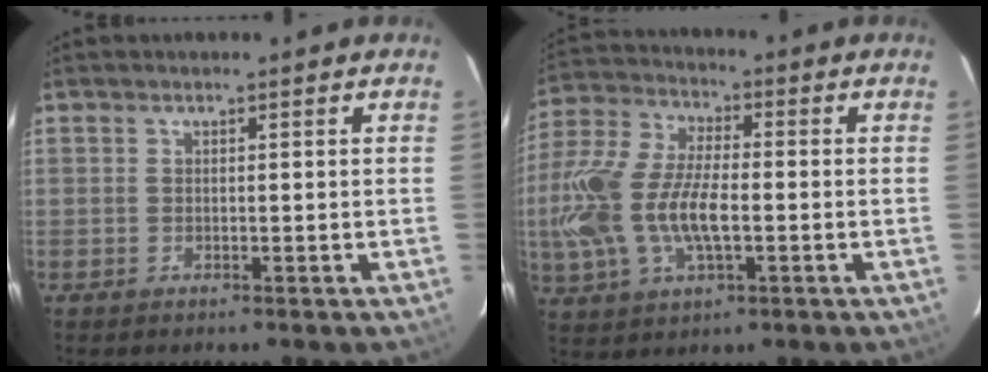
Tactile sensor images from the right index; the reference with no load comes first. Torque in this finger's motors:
{"motor_torque": [0.68, -0.17, 0.98, 0.21]}